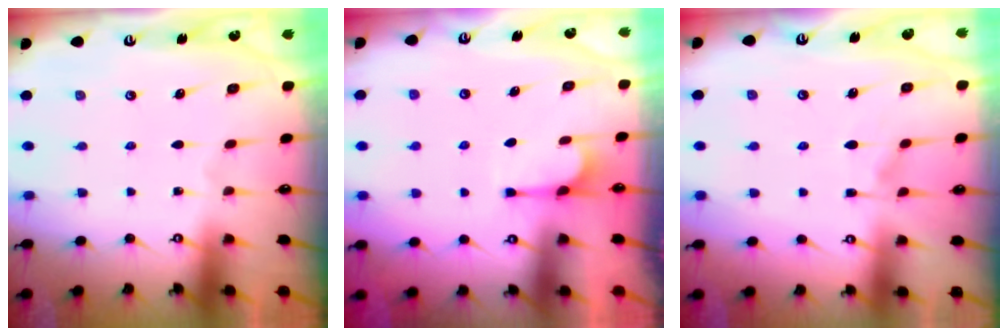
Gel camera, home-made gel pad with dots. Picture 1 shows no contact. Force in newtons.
{"total": 2.0, "press": 1.7, "slide": 1.1}
{"total": 1.4, "press": 0.2, "slide": 1.4}